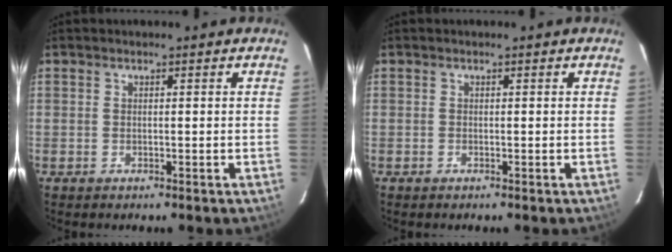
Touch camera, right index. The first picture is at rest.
{"total": 0.0}